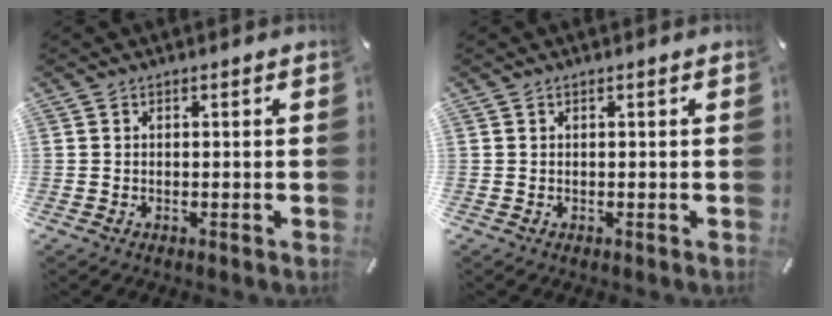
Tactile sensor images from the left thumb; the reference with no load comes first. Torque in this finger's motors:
{"motor_torque": [-0.09, -0.09, 0.04, -0.04, 0.00]}